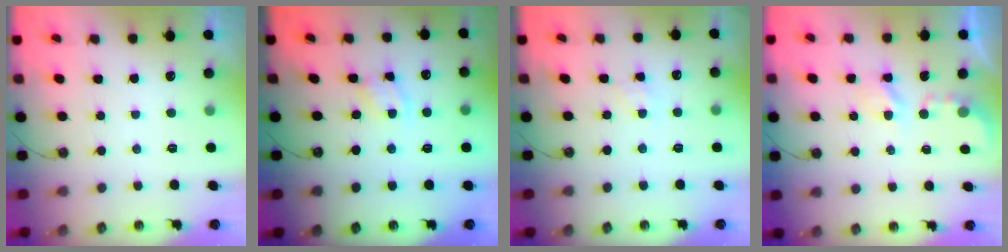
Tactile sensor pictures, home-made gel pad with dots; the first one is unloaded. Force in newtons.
{"total": 2.3, "press": 2.3, "slide": 0.1}
{"total": 1.3, "press": 1.3, "slide": 0.2}
{"total": 2.9, "press": 2.9, "slide": 0.4}